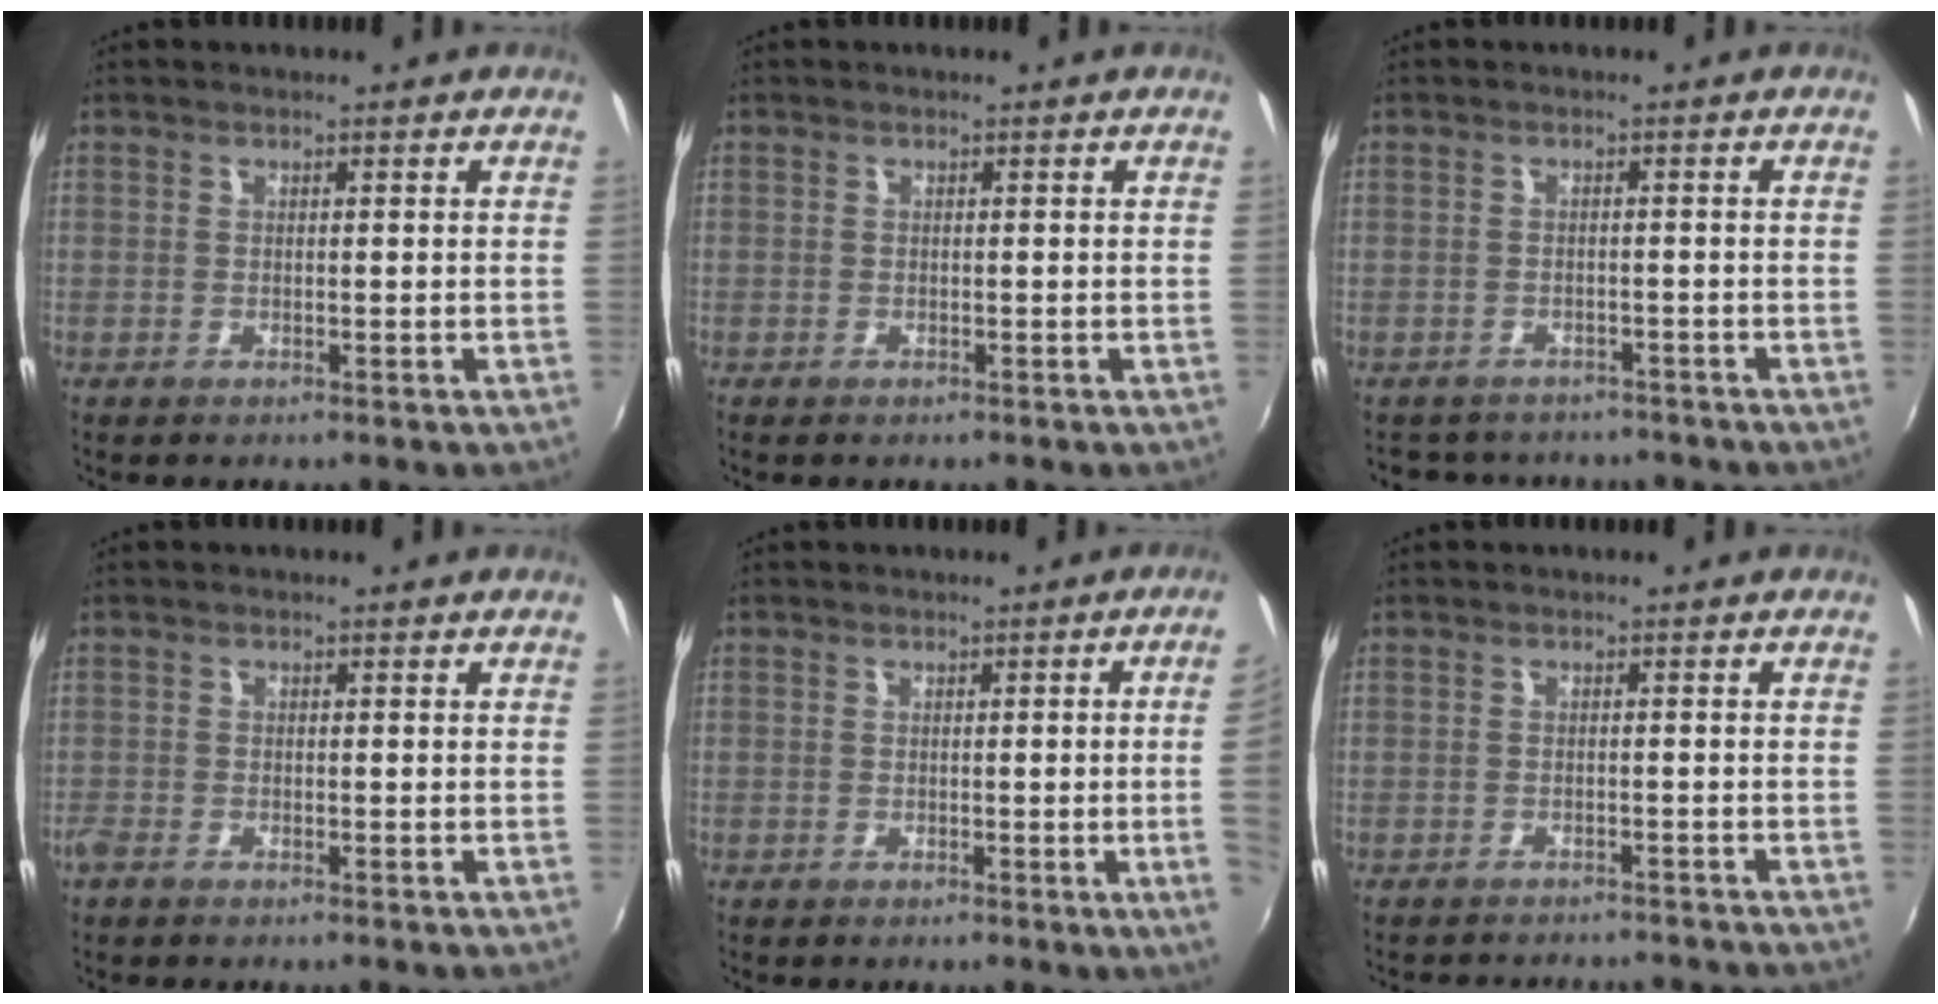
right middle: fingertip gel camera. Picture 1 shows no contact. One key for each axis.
{"total": 0.0}
{"total": 7.5, "fx": -6.6, "fy": 3.1, "fz": 1.7, "tx": -0.043, "ty": -0.005, "tz": -0.091}
{"total": 2.0, "fx": -1.6, "fy": 0.8, "fz": 0.9, "tx": -0.024, "ty": -0.005, "tz": -0.033}
{"total": 5.6, "fx": 0.0, "fy": -1.7, "fz": 5.3, "tx": -0.073, "ty": -0.009, "tz": 0.003}
{"total": 8.5, "fx": -7.9, "fy": 1.7, "fz": 2.7, "tx": -0.063, "ty": -0.010, "tz": -0.105}